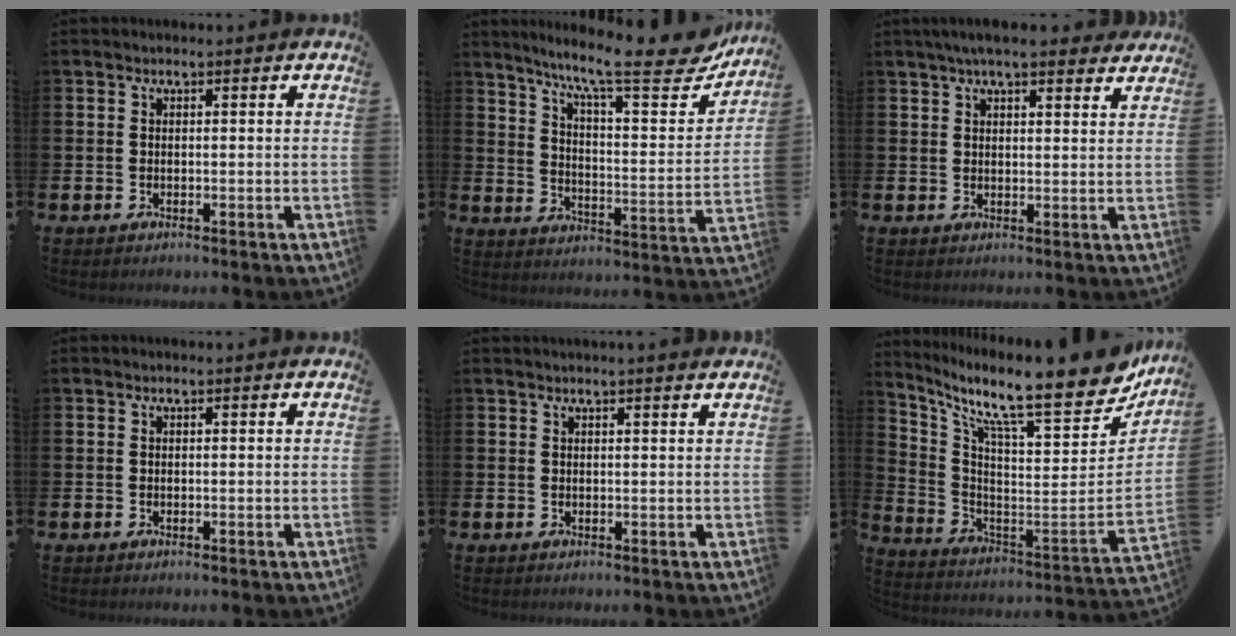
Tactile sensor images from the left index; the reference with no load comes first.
{"total": 12.3, "force": [10.1, 1.9, 6.8], "torque": [-0.134, -0.066, 0.160]}
{"total": 5.0, "force": [4.4, 0.9, 2.2], "torque": [-0.051, -0.008, 0.080]}
{"total": 0.0}
{"total": 1.1, "force": [1.0, -0.2, 0.3], "torque": [0.006, -0.005, 0.016]}
{"total": 12.8, "force": [10.6, 2.0, 7.0], "torque": [-0.143, -0.095, 0.168]}